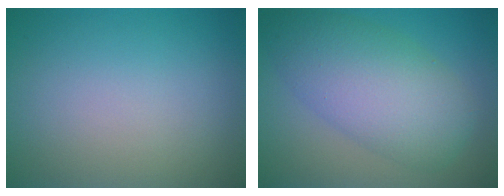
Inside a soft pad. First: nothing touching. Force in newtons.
{"total": 7.9, "press": 7.9, "slide": 0.3}